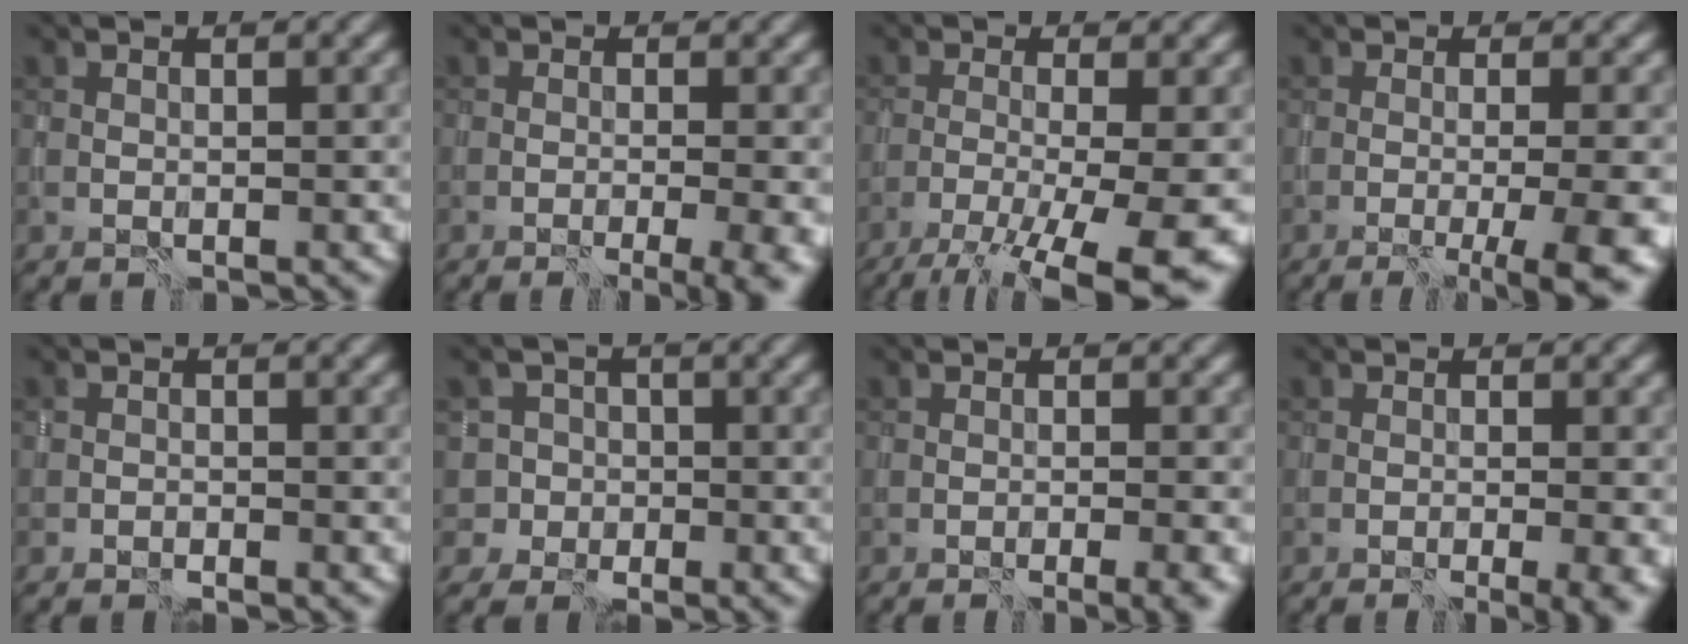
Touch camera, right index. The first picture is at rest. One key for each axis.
{"total": 6.3, "fx": -1.7, "fy": 2.5, "fz": 5.5, "tx": -0.032, "ty": -0.006, "tz": -0.024}
{"total": 10.5, "fx": -5.9, "fy": 2.5, "fz": 8.3, "tx": -0.130, "ty": -0.017, "tz": -0.094}
{"total": 8.1, "fx": -2.4, "fy": 2.3, "fz": 7.3, "tx": -0.058, "ty": -0.012, "tz": -0.027}
{"total": 1.0, "fx": -0.6, "fy": 0.8, "fz": 0.1, "tx": 0.000, "ty": -0.005, "tz": -0.011}
{"total": 3.6, "fx": -0.2, "fy": 3.6, "fz": -0.1, "tx": 0.026, "ty": 0.022, "tz": -0.020}
{"total": 3.1, "fx": -1.2, "fy": 0.8, "fz": 2.7, "tx": -0.024, "ty": -0.011, "tz": -0.014}
{"total": 4.0, "fx": -1.3, "fy": 1.2, "fz": 3.6, "tx": -0.035, "ty": -0.013, "tz": -0.014}